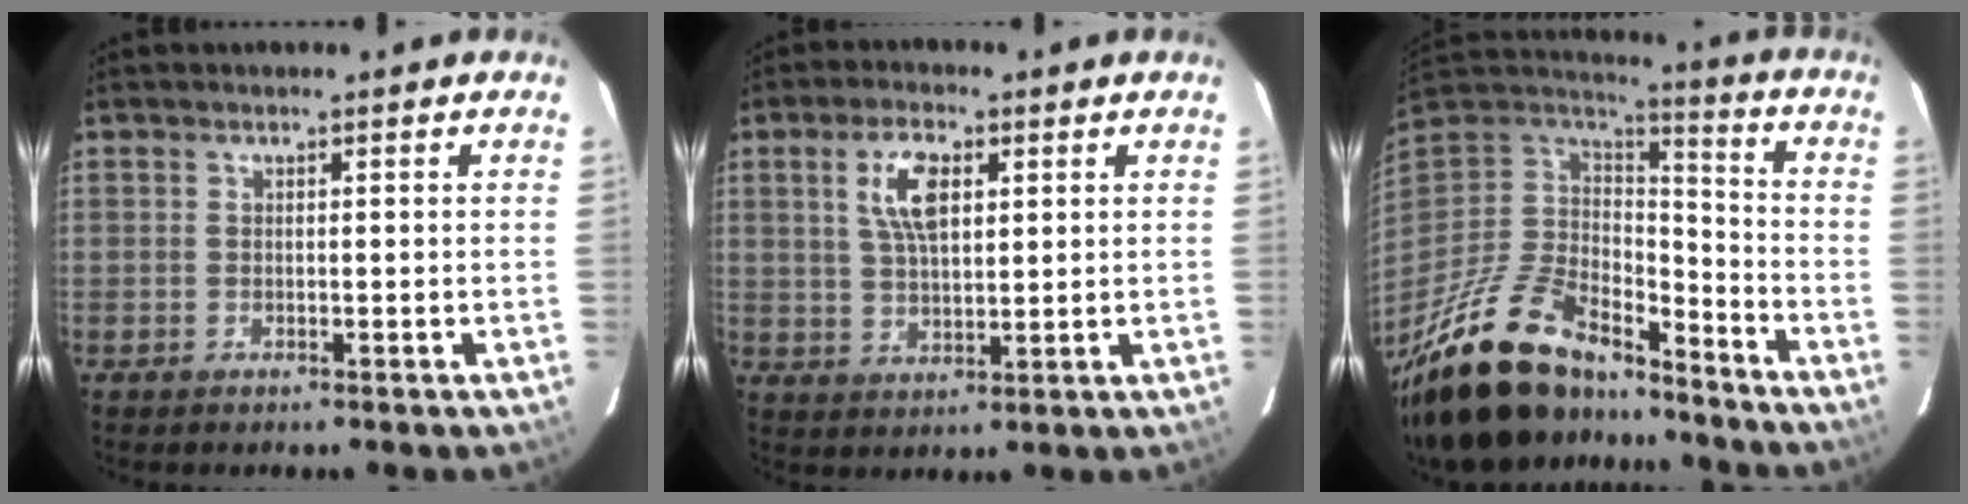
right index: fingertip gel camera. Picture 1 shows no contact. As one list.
[{"total": 7.5, "force": [2.7, 3.5, 6.1], "torque": [-0.116, 0.010, 0.052]}, {"total": 26.6, "force": [-19.9, 10.7, 14.0], "torque": [-0.289, -0.015, -0.329]}]